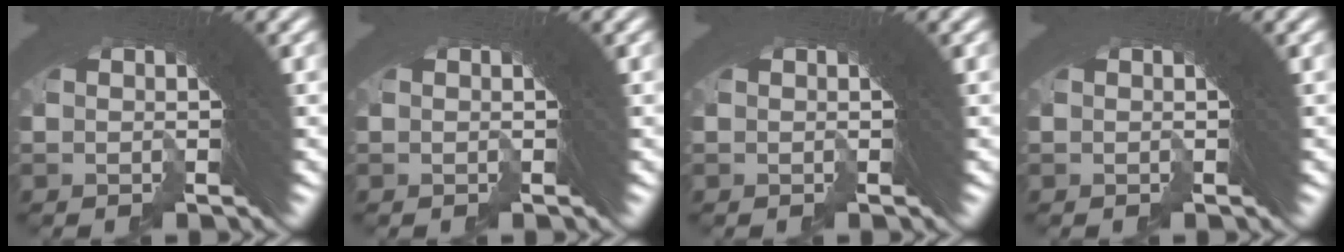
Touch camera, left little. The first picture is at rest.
{"total": 0.0}
{"total": 0.0}
{"total": 0.0}